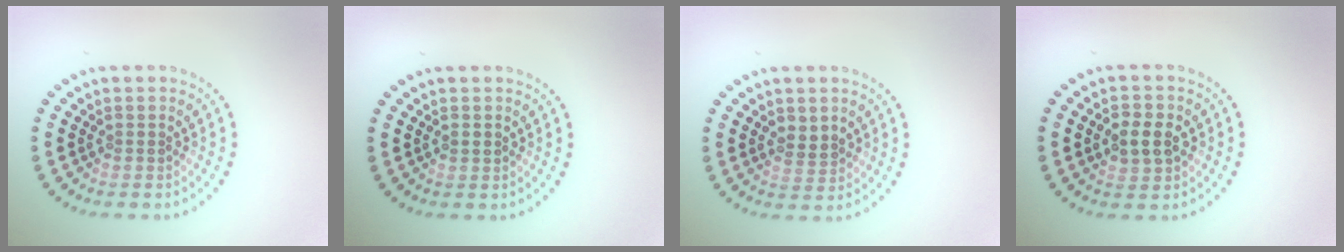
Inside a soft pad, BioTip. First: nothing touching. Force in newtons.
{"total": 1.0, "press": 1.0, "slide": 0.2}
{"total": 1.9, "press": 1.8, "slide": 0.5}
{"total": 2.9, "press": 2.9, "slide": 0.1}